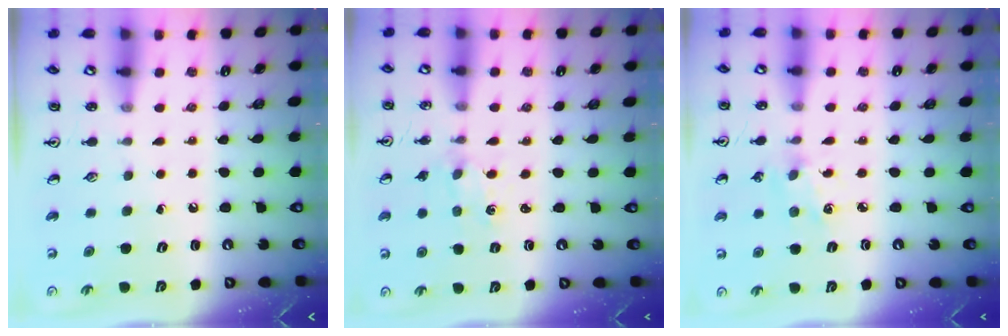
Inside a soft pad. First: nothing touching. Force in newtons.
{"total": 1.1, "press": 1.1, "slide": 0.4}
{"total": 2.2, "press": 2.2, "slide": 0.3}